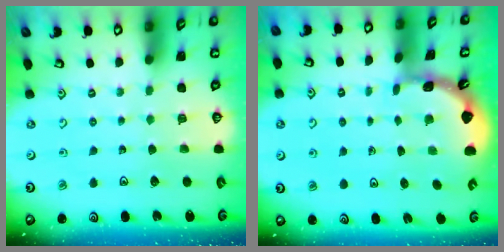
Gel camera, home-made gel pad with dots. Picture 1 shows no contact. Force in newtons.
{"total": 1.6, "press": 1.6, "slide": 0.1}